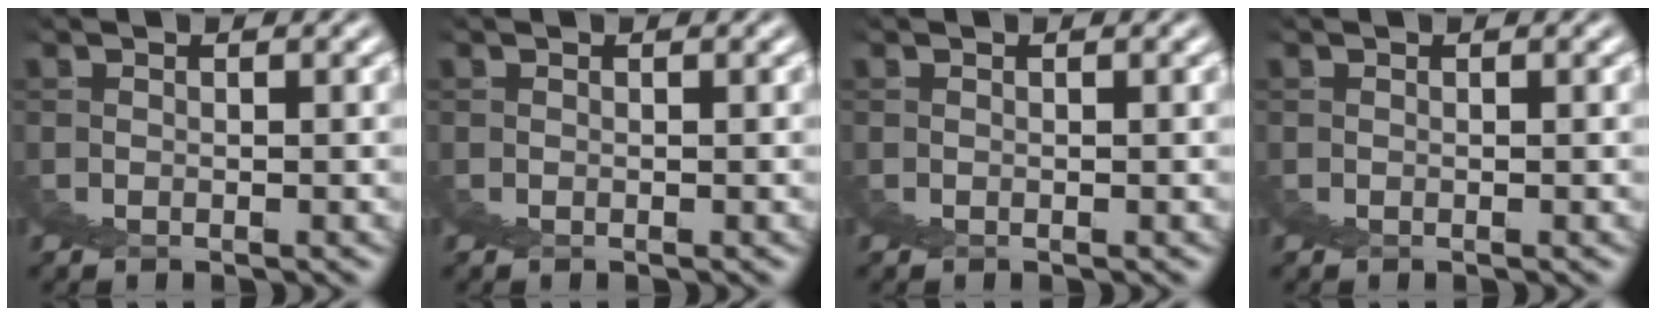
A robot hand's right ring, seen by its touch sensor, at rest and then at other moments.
{"total": 0.0}
{"total": 0.0}
{"total": 0.0}